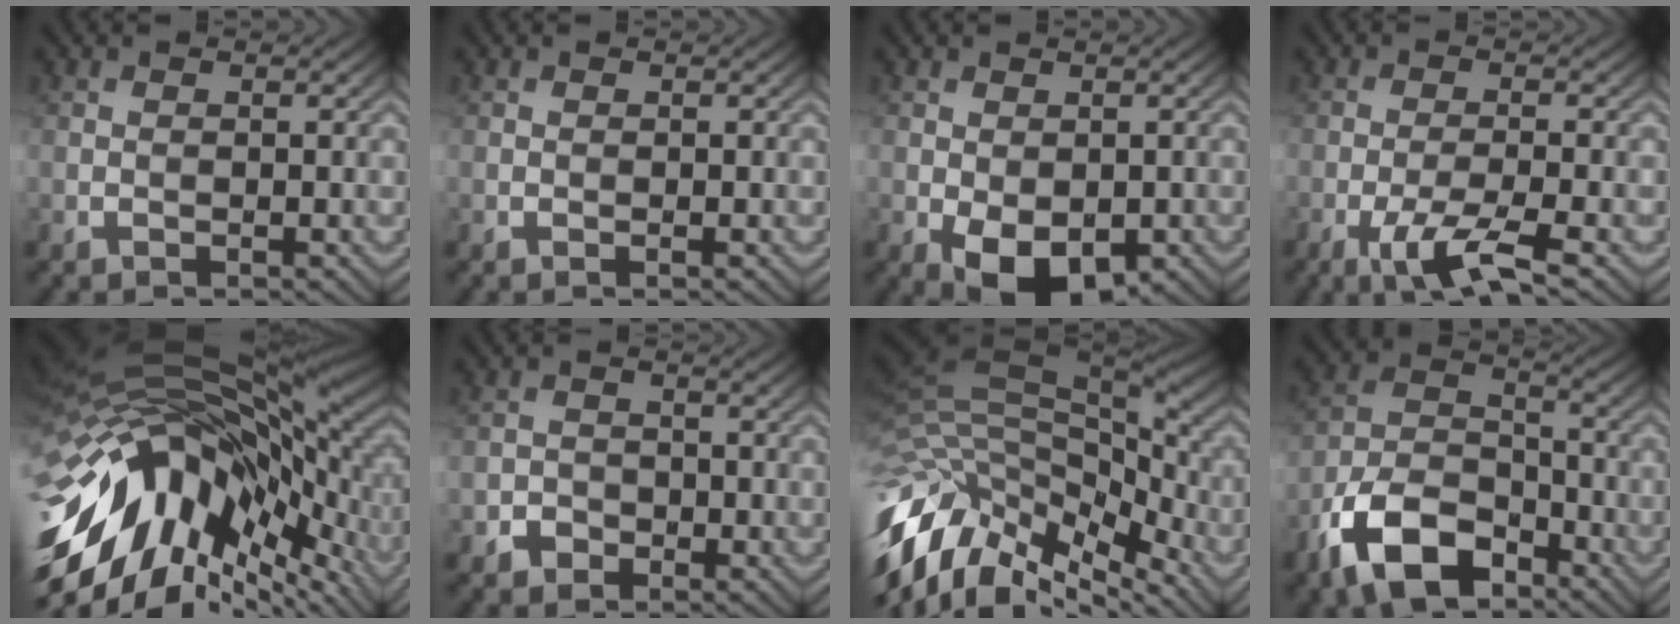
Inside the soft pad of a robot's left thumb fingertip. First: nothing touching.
{"total": 0.0}
{"total": 5.9, "force": [-2.2, 3.4, 4.3], "torque": [-0.082, -0.017, -0.033]}
{"total": 5.7, "force": [-3.4, 1.1, 4.5], "torque": [-0.085, 0.003, -0.066]}
{"total": 18.3, "force": [-5.0, 9.6, 14.8], "torque": [-0.307, -0.010, -0.092]}
{"total": 1.9, "force": [-1.0, 1.6, 0.2], "torque": [0.000, -0.001, -0.021]}
{"total": 15.7, "force": [-7.4, 8.4, 11.1], "torque": [-0.257, -0.004, -0.117]}
{"total": 11.8, "force": [-7.4, 6.2, 6.8], "torque": [-0.146, -0.005, -0.157]}